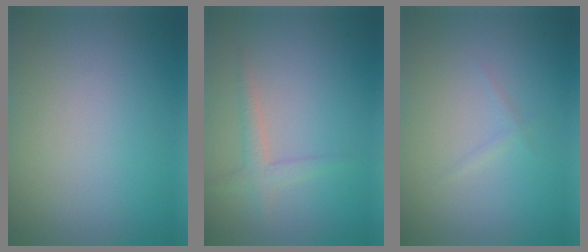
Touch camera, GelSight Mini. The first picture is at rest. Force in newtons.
{"total": 1.8, "press": 1.8, "slide": 0.0}
{"total": 0.6, "press": 0.6, "slide": 0.0}